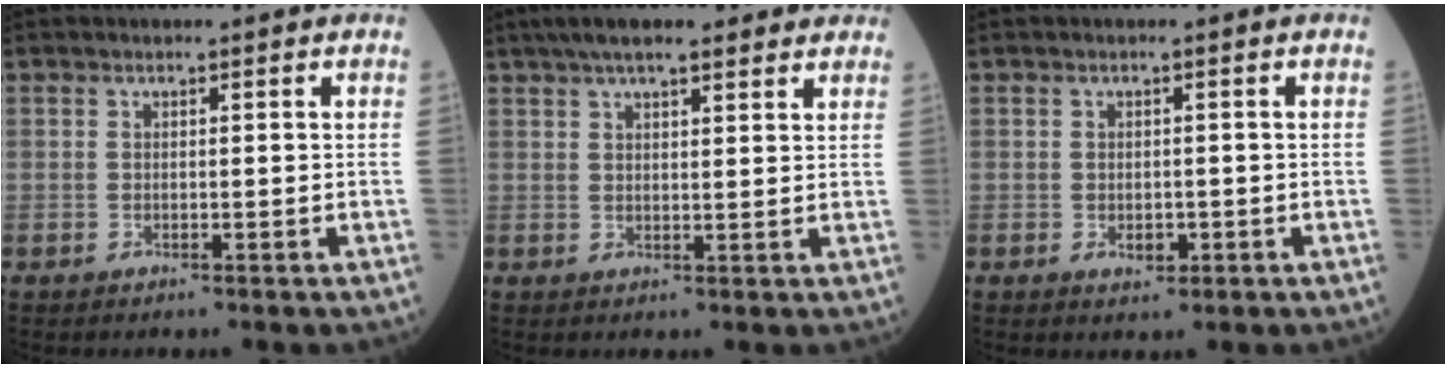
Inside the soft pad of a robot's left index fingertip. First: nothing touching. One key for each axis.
{"total": 11.9, "fx": 9.3, "fy": 2.8, "fz": 6.8, "tx": -0.103, "ty": 0.043, "tz": 0.135}
{"total": 1.7, "fx": -0.5, "fy": 1.2, "fz": 1.2, "tx": -0.021, "ty": 0.000, "tz": -0.002}